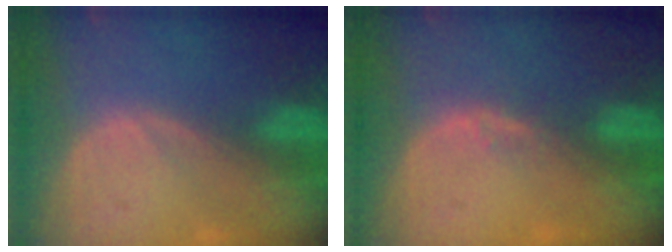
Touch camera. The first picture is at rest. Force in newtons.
{"total": 1.9, "press": 1.4, "slide": 1.3}